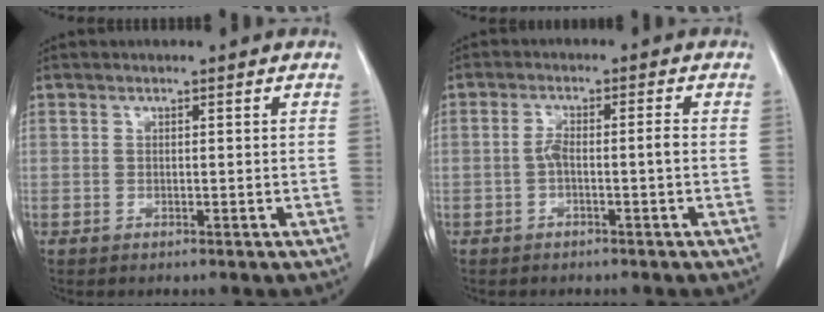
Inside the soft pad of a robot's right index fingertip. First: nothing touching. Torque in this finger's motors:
{"motor_torque": [0.36, -0.02, 0.00, 0.06]}